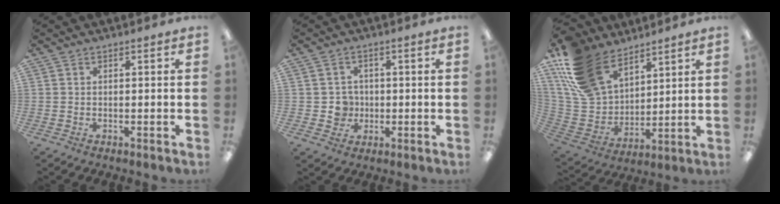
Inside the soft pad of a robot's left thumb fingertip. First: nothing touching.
{"total": 4.4, "force": [-0.4, 4.3, 1.1], "torque": [-0.011, 0.005, -0.008]}
{"total": 19.2, "force": [12.8, 11.4, 8.7], "torque": [-0.213, -0.058, 0.247]}